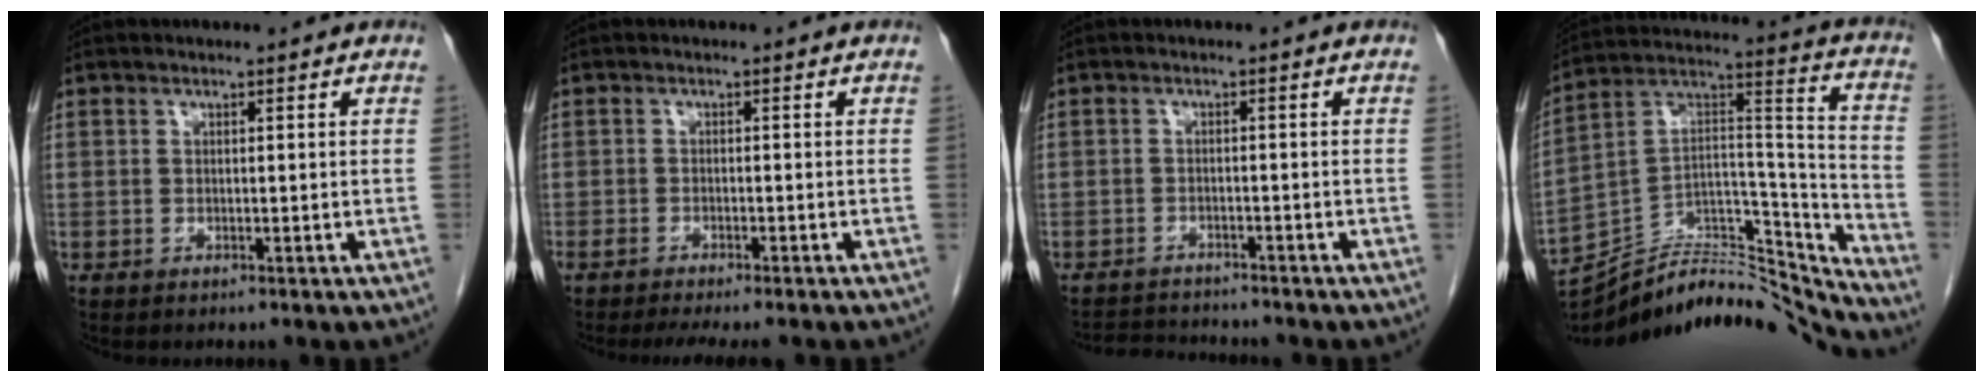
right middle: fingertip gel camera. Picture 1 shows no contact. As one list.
[{"total": 6.9, "force": [-5.9, 1.0, 3.5], "torque": [-0.043, -0.006, -0.085]}, {"total": 4.8, "force": [-4.7, 0.2, 0.4], "torque": [-0.009, -0.010, -0.076]}, {"total": 26.3, "force": [-24.9, 3.5, 7.7], "torque": [-0.113, 0.031, -0.390]}]